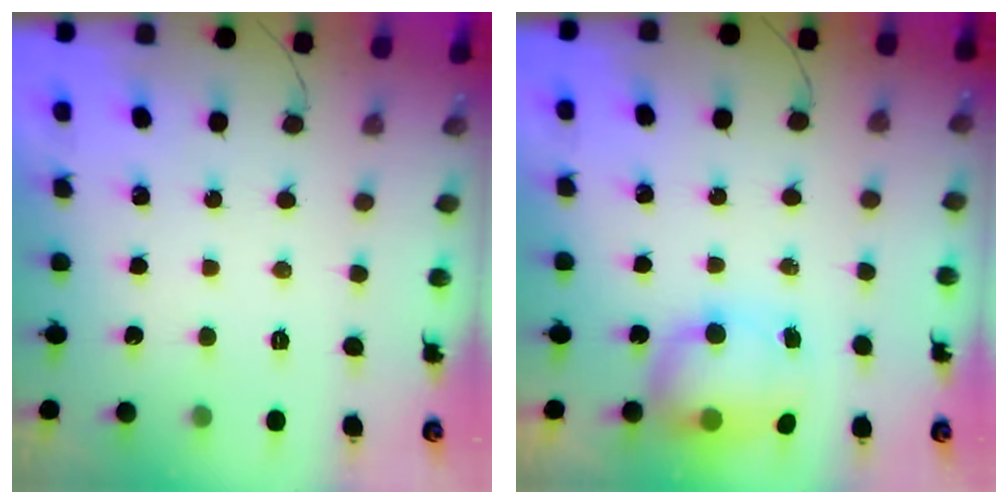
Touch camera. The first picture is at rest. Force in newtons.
{"total": 12.3, "press": 9.5, "slide": 7.9}